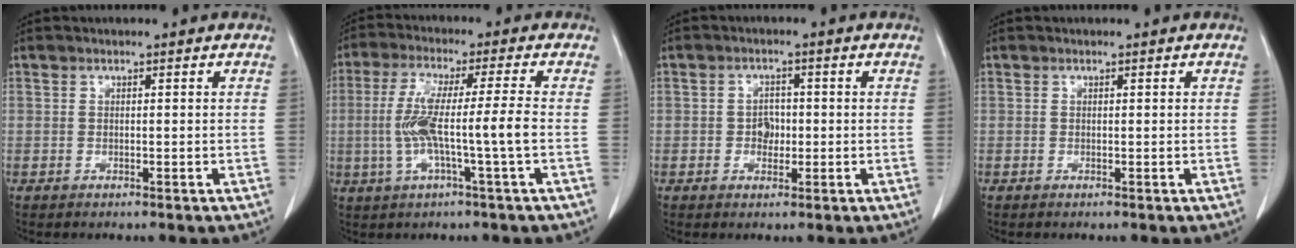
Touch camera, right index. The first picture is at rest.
{"total": 9.5, "force": [-1.5, -0.7, 9.3], "torque": [-0.186, 0.005, -0.029]}
{"total": 2.4, "force": [-0.5, 1.9, 1.4], "torque": [-0.015, 0.007, -0.007]}
{"total": 0.0}